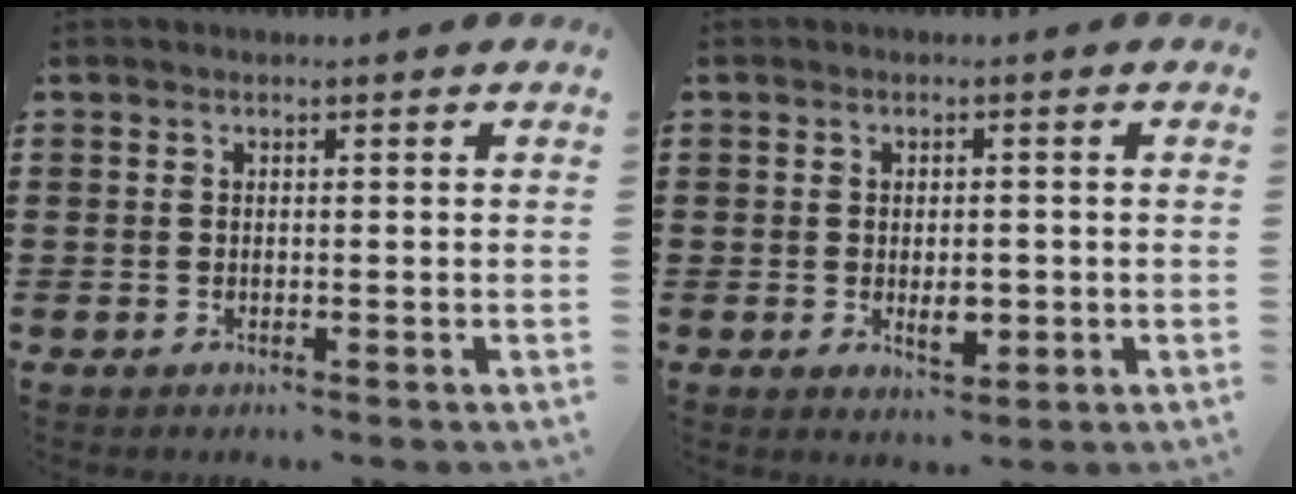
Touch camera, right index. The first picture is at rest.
{"total": 3.4, "force": [-0.6, 1.8, 2.8], "torque": [-0.043, 0.001, -0.013]}